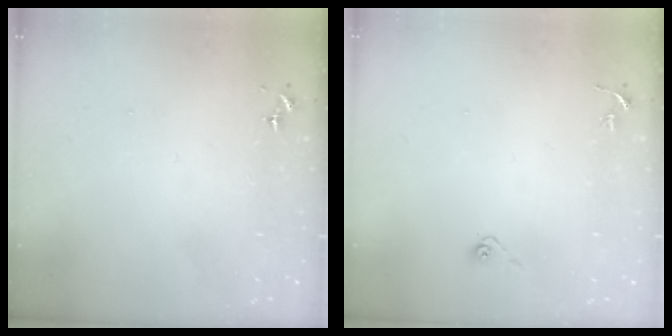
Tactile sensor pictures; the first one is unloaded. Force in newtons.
{"total": 3.7, "press": 3.2, "slide": 1.9}